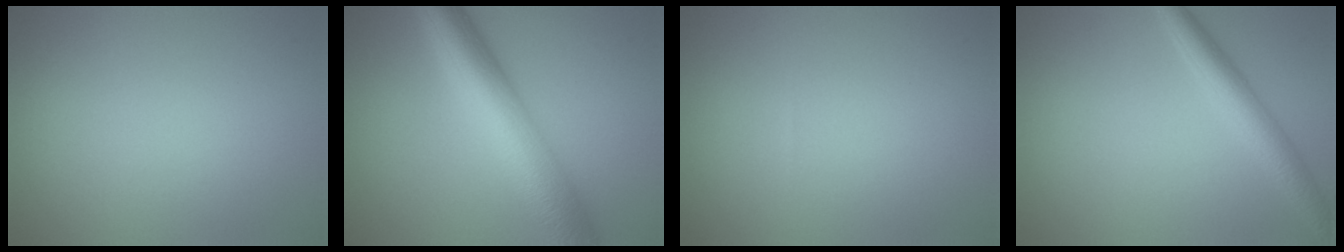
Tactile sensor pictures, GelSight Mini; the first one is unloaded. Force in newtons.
{"total": 8.7, "press": 8.7, "slide": 0.1}
{"total": 0.0}
{"total": 3.4, "press": 3.4, "slide": 0.1}